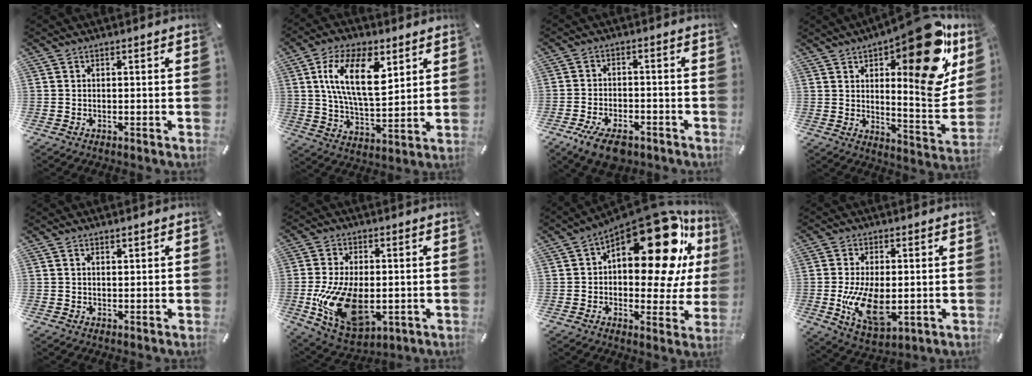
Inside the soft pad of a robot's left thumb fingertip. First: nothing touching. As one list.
[{"total": 16.5, "force": [6.5, 8.3, 12.7], "torque": [-0.241, -0.004, 0.110]}, {"total": 6.9, "force": [-4.5, 3.4, 3.9], "torque": [-0.077, 0.020, -0.081]}, {"total": 23.6, "force": [12.2, 8.0, 18.5], "torque": [-0.224, -0.100, 0.189]}, {"total": 1.1, "force": [0.8, 0.5, 0.4], "torque": [-0.008, 0.000, 0.015]}, {"total": 17.8, "force": [-2.8, 10.7, 14.0], "torque": [-0.292, -0.009, -0.037]}, {"total": 25.4, "force": [12.2, 12.0, 18.8], "torque": [-0.241, -0.098, 0.203]}, {"total": 13.2, "force": [-1.1, 7.3, 10.9], "torque": [-0.220, -0.021, -0.015]}]